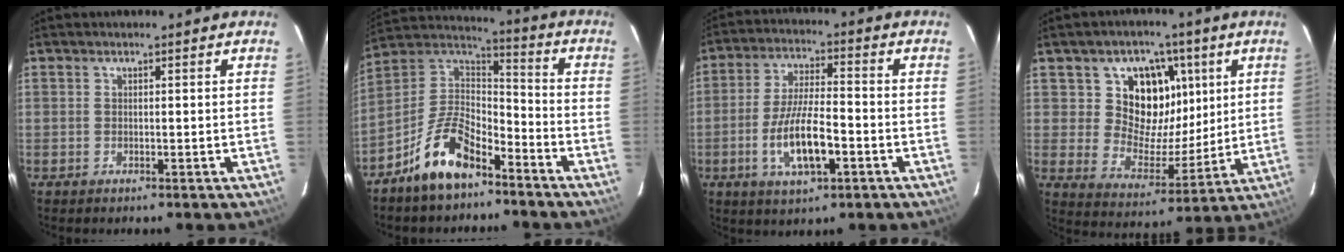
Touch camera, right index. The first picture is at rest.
{"total": 13.6, "force": [-8.8, 6.1, 8.3], "torque": [-0.179, 0.027, -0.164]}
{"total": 11.1, "force": [-3.9, 3.4, 9.8], "torque": [-0.198, -0.005, -0.067]}
{"total": 12.8, "force": [4.7, 10.6, 5.5], "torque": [-0.099, -0.006, 0.084]}